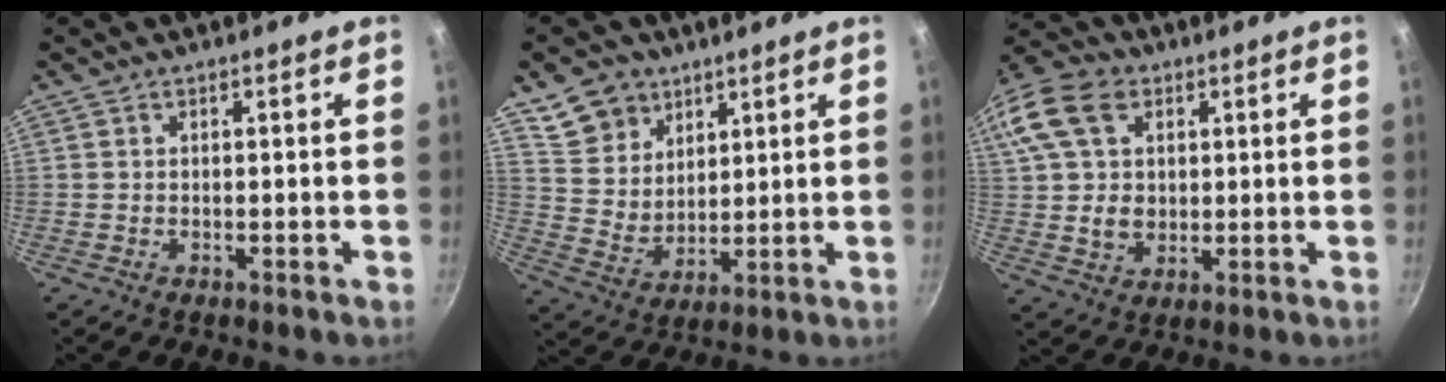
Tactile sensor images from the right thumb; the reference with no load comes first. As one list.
[{"total": 10.2, "force": [6.1, 7.5, 3.3], "torque": [-0.032, -0.025, 0.124]}, {"total": 19.7, "force": [6.4, 14.8, 11.4], "torque": [-0.243, 0.020, 0.113]}]